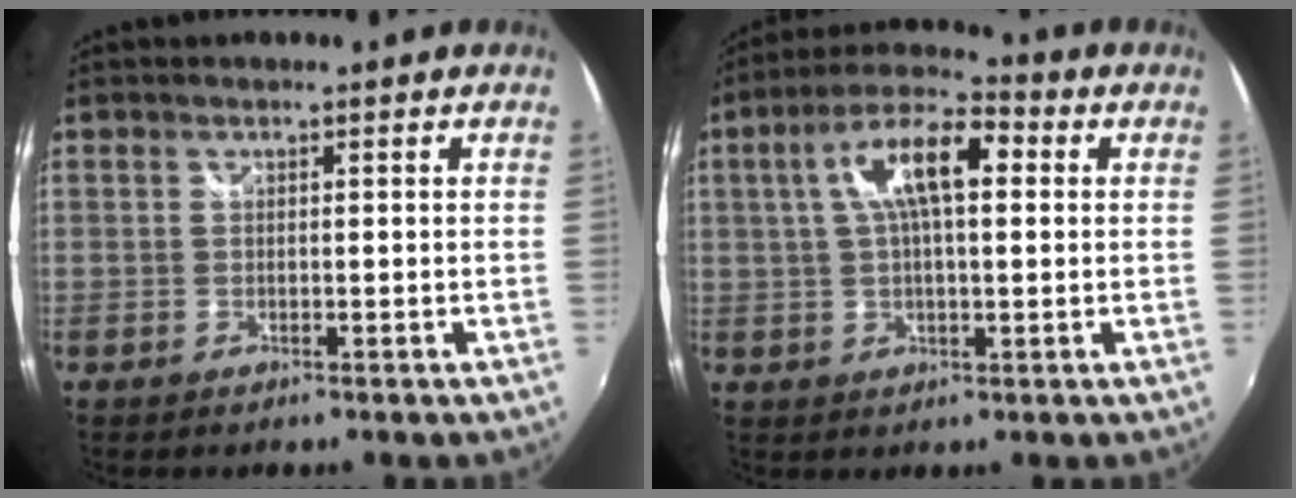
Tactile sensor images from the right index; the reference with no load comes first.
{"total": 11.9, "force": [2.7, 4.5, 10.7], "torque": [-0.190, 0.027, 0.039]}